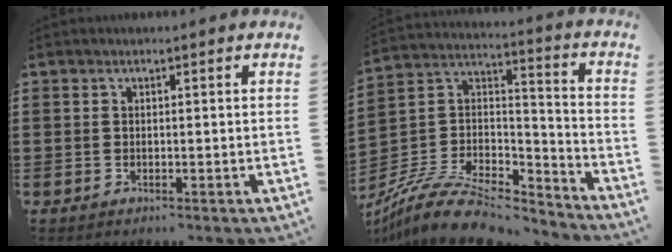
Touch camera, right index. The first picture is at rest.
{"total": 10.8, "force": [-8.4, 4.2, 5.3], "torque": [-0.112, 0.018, -0.163]}